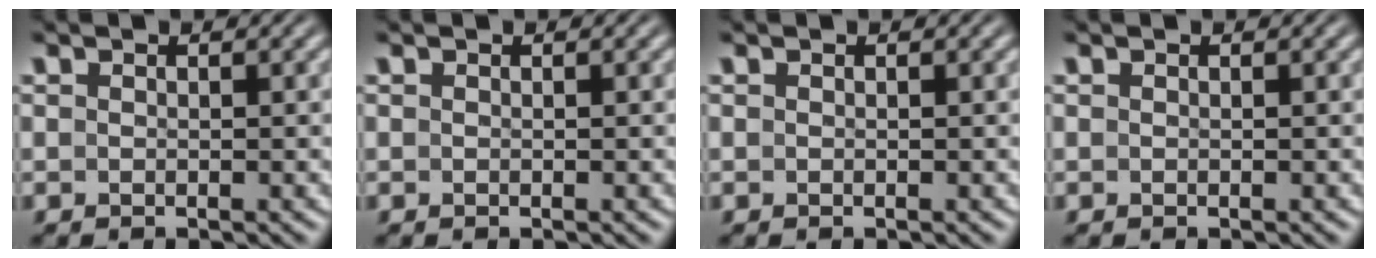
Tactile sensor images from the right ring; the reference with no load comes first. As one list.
[{"total": 0.0}, {"total": 0.0}, {"total": 0.0}]